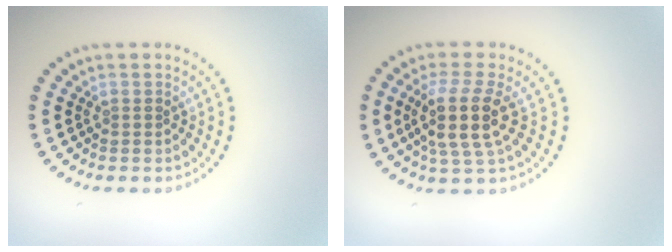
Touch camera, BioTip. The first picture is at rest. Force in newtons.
{"total": 4.2, "press": 3.5, "slide": 2.4}